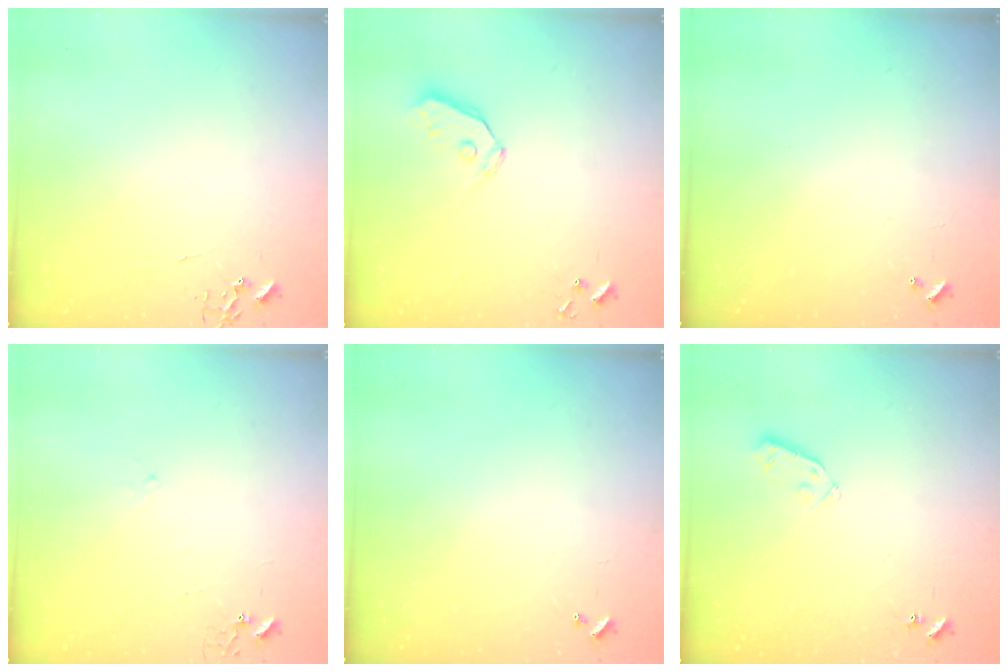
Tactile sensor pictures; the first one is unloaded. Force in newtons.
{"total": 6.3, "press": 6.3, "slide": 0.7}
{"total": 0.0}
{"total": 4.7, "press": 4.6, "slide": 0.4}
{"total": 0.0}
{"total": 3.3, "press": 3.1, "slide": 1.0}